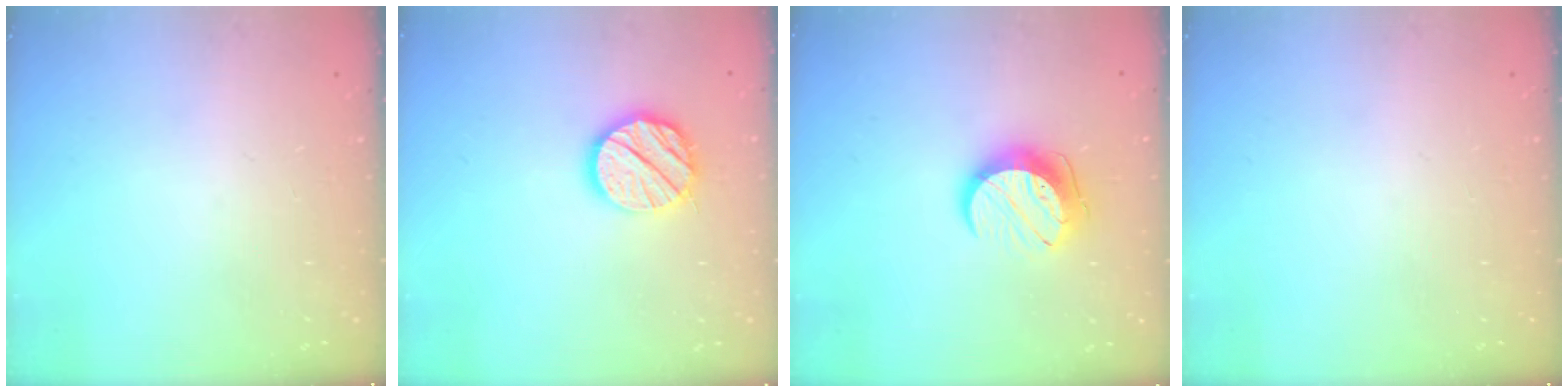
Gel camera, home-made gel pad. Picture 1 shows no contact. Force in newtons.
{"total": 13.3, "press": 13.2, "slide": 1.4}
{"total": 11.2, "press": 11.2, "slide": 0.6}
{"total": 0.0}